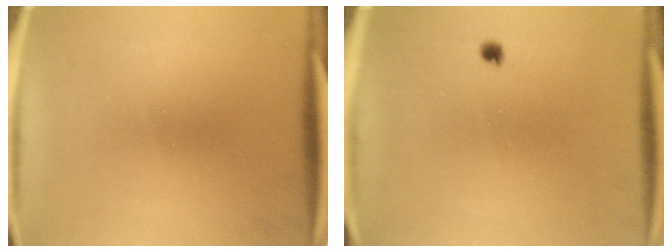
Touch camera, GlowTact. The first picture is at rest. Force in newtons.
{"total": 1.0}